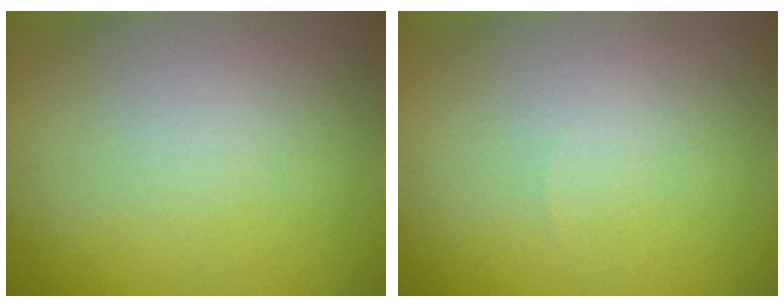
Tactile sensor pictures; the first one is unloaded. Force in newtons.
{"total": 0.0}